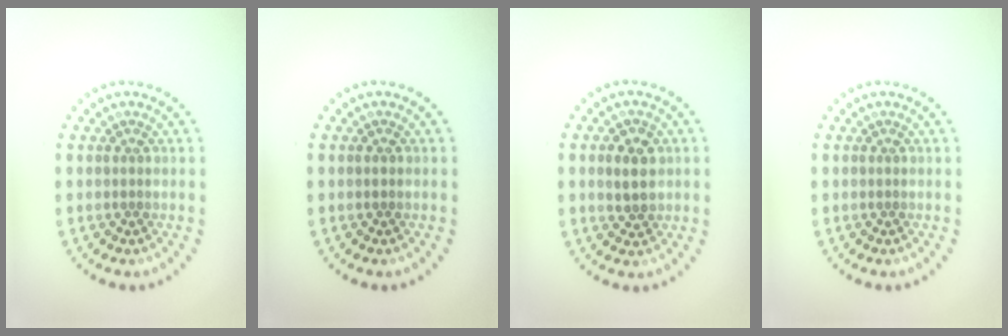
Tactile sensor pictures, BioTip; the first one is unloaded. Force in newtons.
{"total": 0.5, "press": 0.5, "slide": 0.1}
{"total": 2.8, "press": 2.7, "slide": 0.5}
{"total": 0.0}